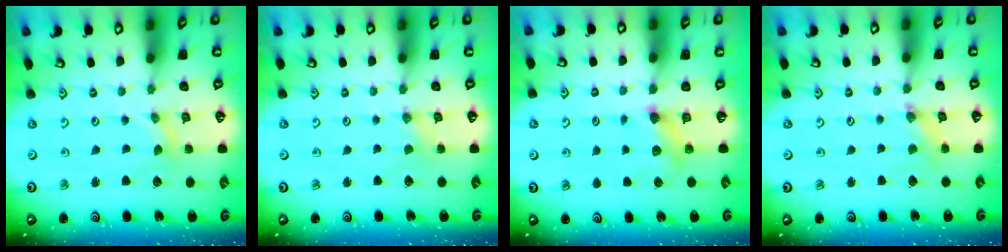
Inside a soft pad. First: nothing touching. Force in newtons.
{"total": 0.0}
{"total": 5.6, "press": 5.6, "slide": 0.4}
{"total": 2.0, "press": 2.0, "slide": 0.4}